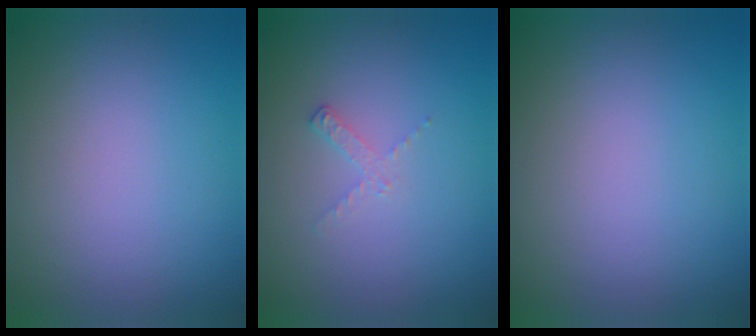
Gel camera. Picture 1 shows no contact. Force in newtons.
{"total": 1.1, "press": 1.1, "slide": 0.2}
{"total": 0.0}